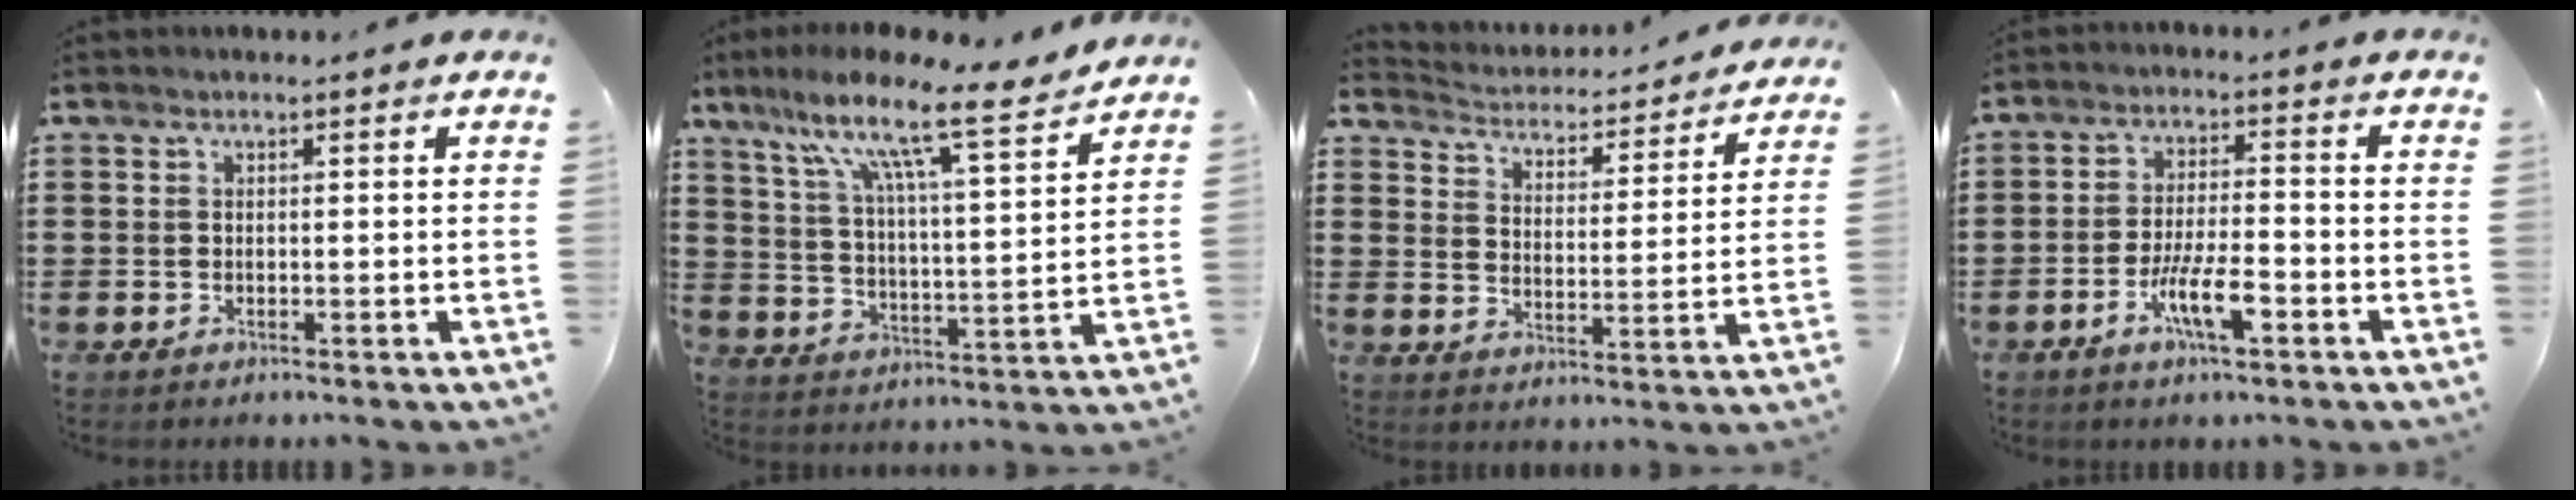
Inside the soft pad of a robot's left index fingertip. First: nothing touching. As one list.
[{"total": 11.7, "force": [8.8, 0.8, 7.7], "torque": [-0.163, -0.060, 0.136]}, {"total": 3.5, "force": [3.5, 0.2, 0.1], "torque": [-0.024, -0.033, 0.054]}, {"total": 7.2, "force": [-3.2, 1.7, 6.3], "torque": [-0.126, -0.006, -0.060]}]